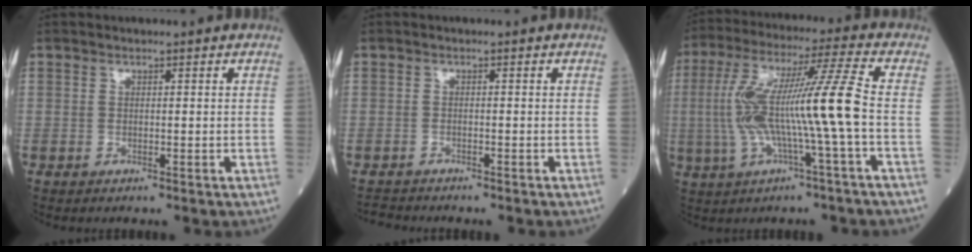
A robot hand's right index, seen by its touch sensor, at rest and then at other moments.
{"total": 2.0, "force": [-1.9, 0.3, -0.4], "torque": [0.007, -0.008, -0.034]}
{"total": 14.3, "force": [-1.6, -0.9, 14.2], "torque": [-0.281, 0.020, -0.034]}